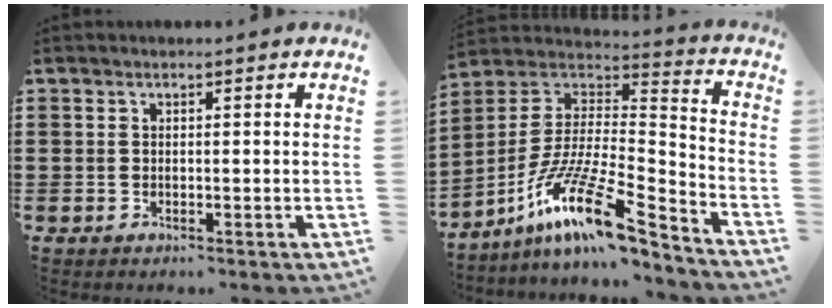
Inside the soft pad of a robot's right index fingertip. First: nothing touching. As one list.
[{"total": 15.9, "force": [-10.3, 3.3, 11.7], "torque": [-0.224, 0.010, -0.187]}]